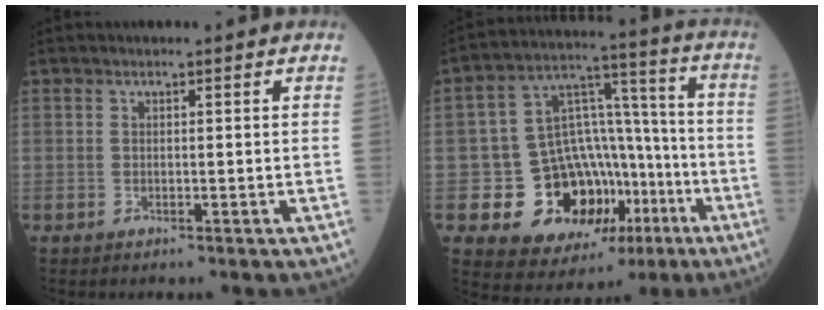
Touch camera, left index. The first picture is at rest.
{"total": 16.6, "force": [-6.4, 12.1, 9.3], "torque": [-0.137, 0.052, -0.080]}